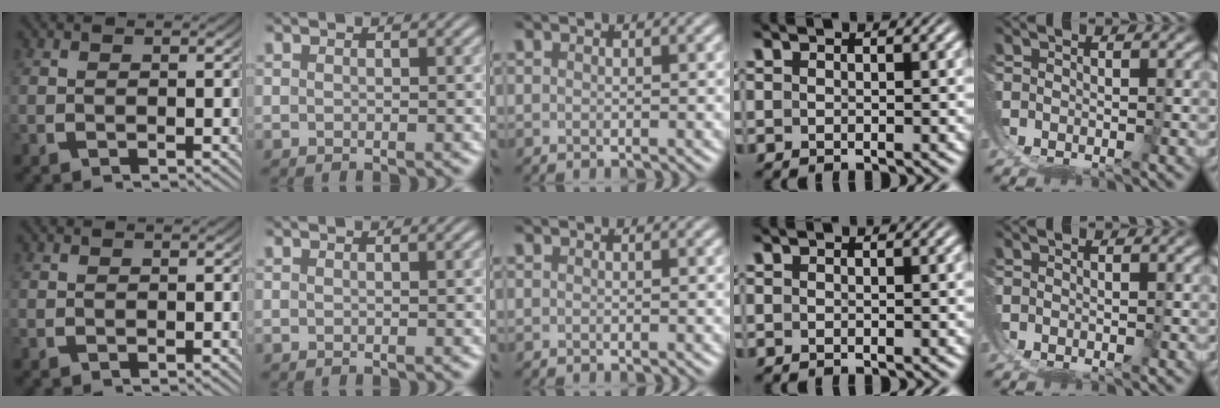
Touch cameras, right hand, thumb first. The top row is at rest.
{}